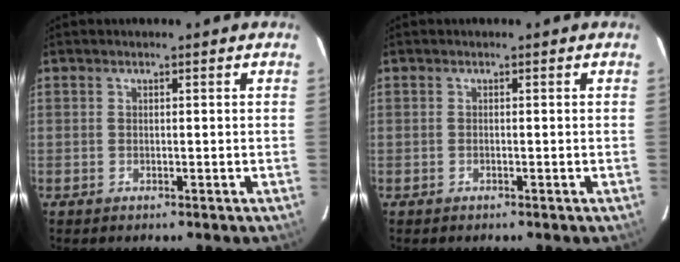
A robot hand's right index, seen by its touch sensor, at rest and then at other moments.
{"total": 0.0}